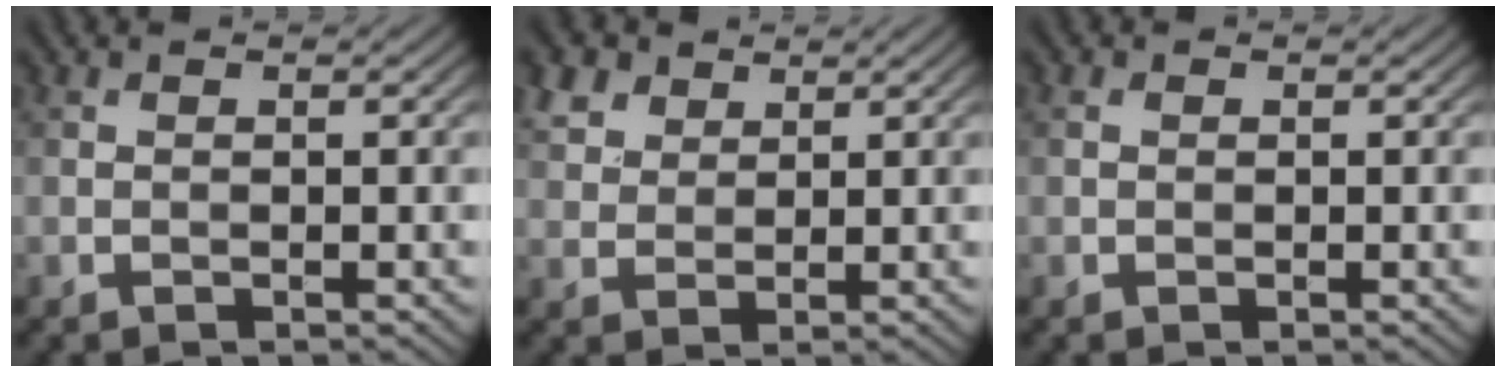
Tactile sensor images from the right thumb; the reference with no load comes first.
{"total": 4.6, "force": [2.9, 3.1, 1.9], "torque": [-0.057, 0.007, 0.062]}
{"total": 0.7, "force": [0.2, 0.5, 0.4], "torque": [-0.009, 0.002, 0.002]}